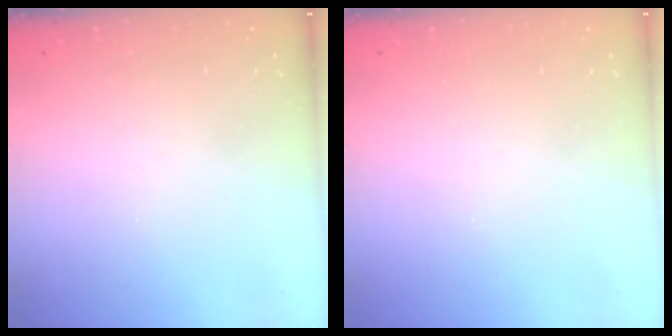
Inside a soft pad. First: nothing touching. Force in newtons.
{"total": 0.0}